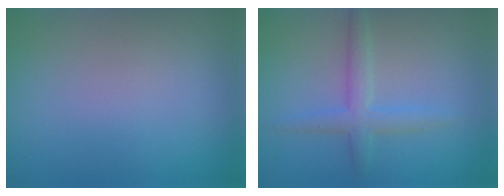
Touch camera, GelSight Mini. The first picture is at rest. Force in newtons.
{"total": 2.8, "press": 2.8, "slide": 0.1}